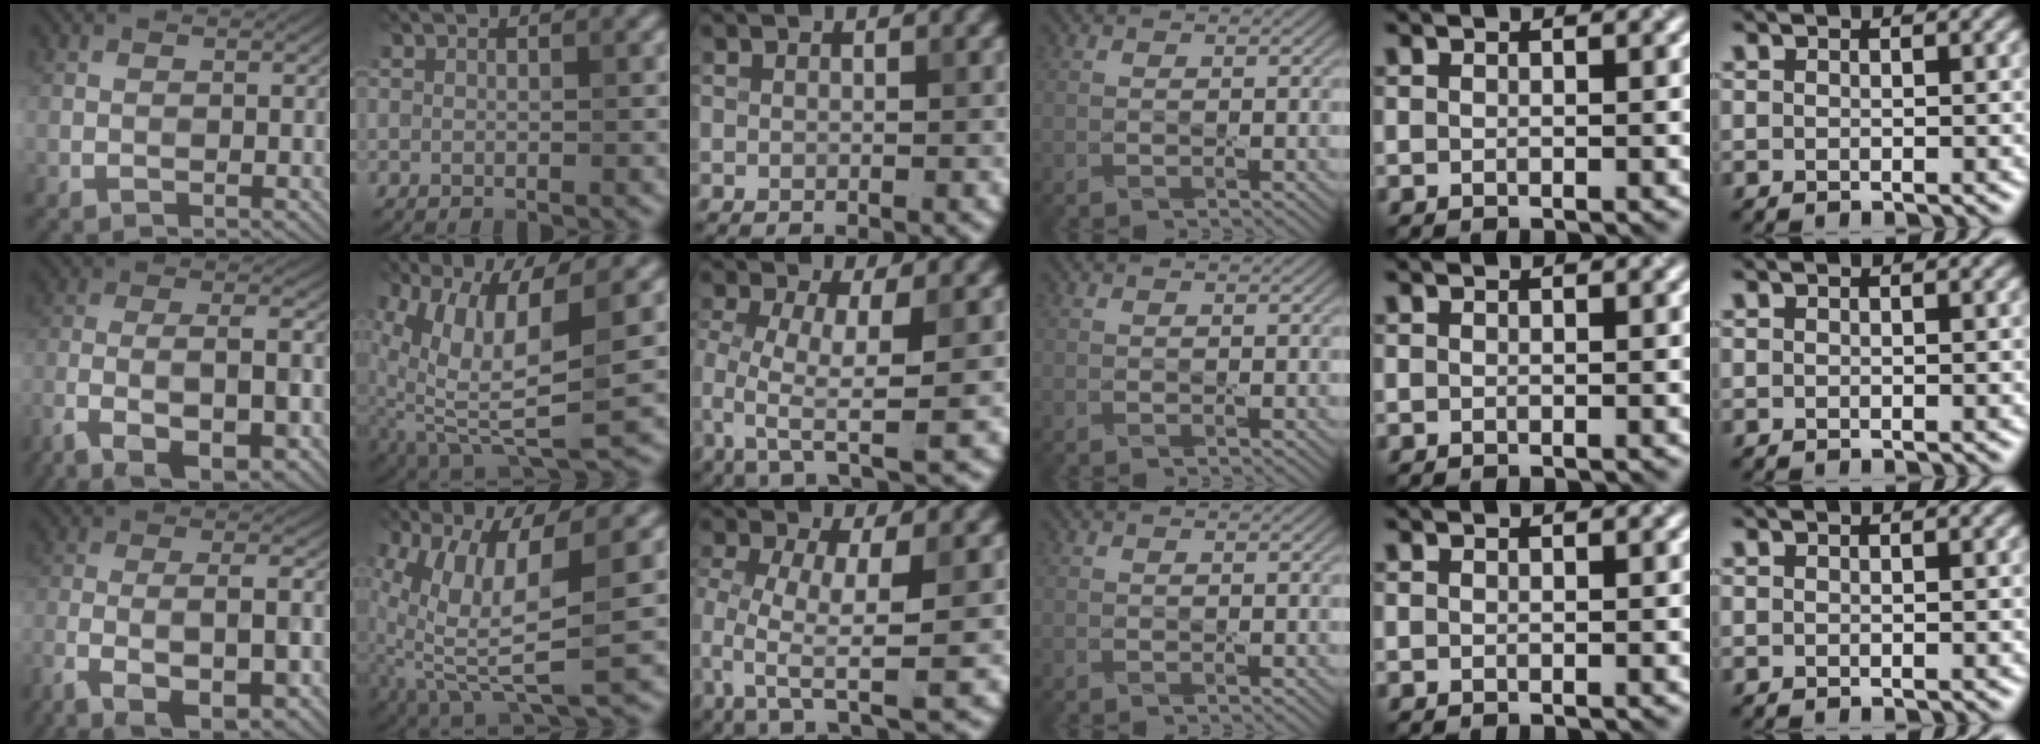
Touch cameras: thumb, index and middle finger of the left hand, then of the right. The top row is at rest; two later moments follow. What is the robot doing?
{"motion": "wipe", "object": "glass cup"}